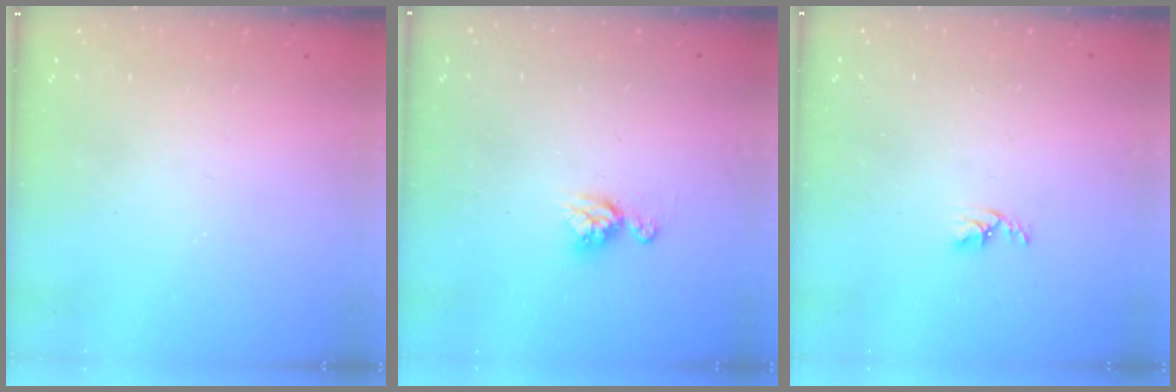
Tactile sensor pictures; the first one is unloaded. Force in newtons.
{"total": 8.0, "press": 7.9, "slide": 0.7}
{"total": 3.3, "press": 3.3, "slide": 0.5}